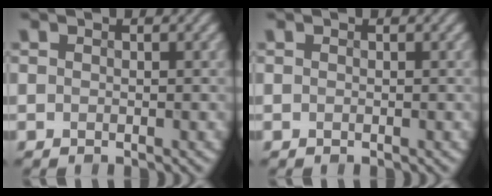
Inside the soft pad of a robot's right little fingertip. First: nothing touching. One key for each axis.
{"total": 0.0}